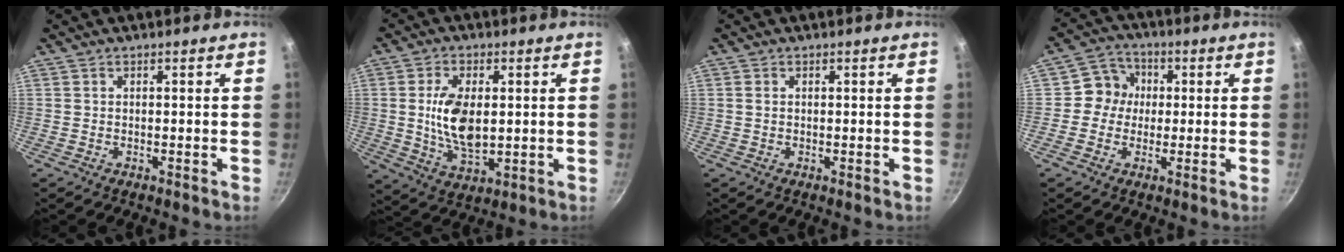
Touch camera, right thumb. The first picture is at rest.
{"total": 11.0, "force": [0.8, 5.9, 9.2], "torque": [-0.166, -0.011, 0.025]}
{"total": 0.6, "force": [0.1, 0.3, 0.6], "torque": [-0.014, -0.002, 0.002]}
{"total": 7.1, "force": [0.1, 6.5, 2.9], "torque": [-0.014, 0.015, -0.012]}